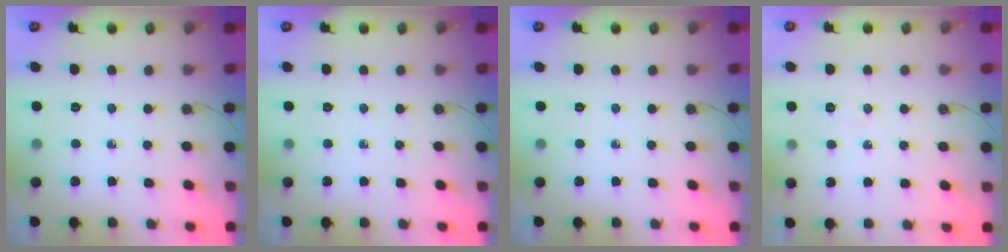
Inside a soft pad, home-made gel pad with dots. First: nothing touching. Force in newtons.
{"total": 0.0}
{"total": 0.0}
{"total": 10.6, "press": 4.9, "slide": 9.4}